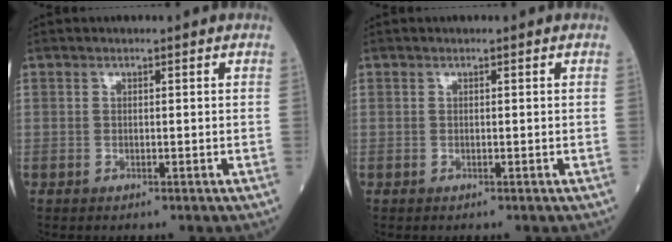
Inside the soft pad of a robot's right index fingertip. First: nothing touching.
{"total": 0.0}